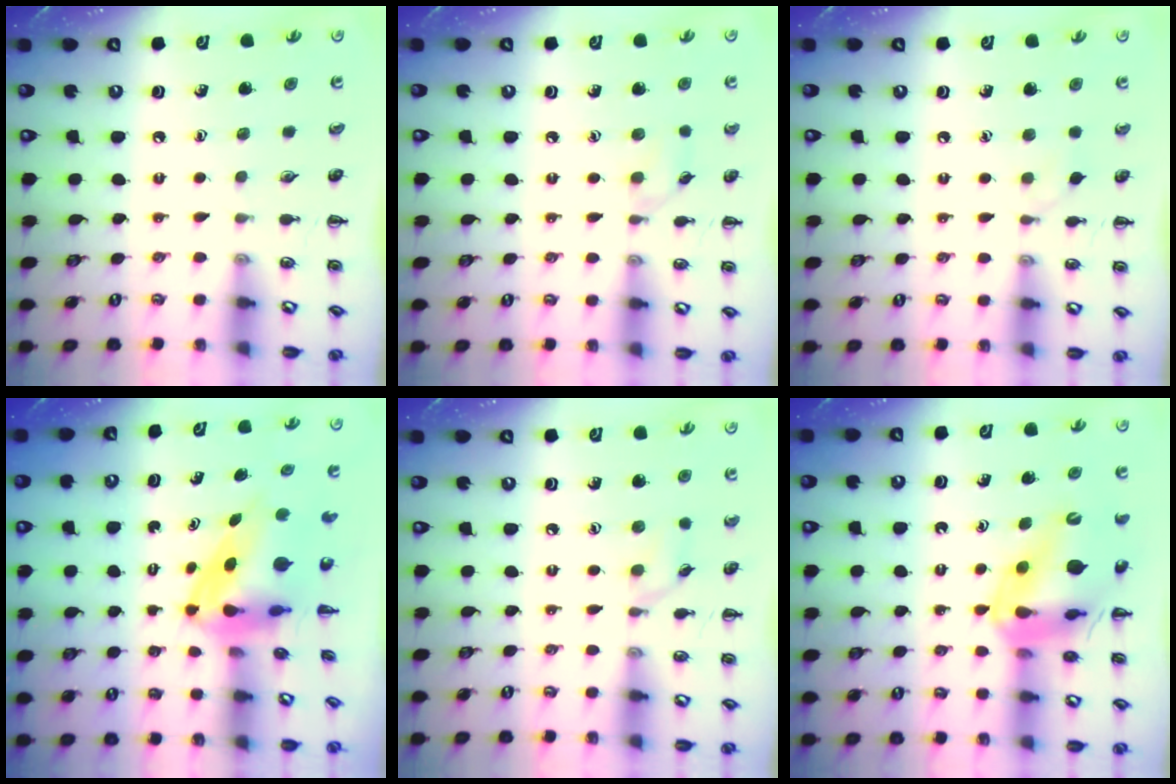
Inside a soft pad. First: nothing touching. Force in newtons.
{"total": 5.9, "press": 5.5, "slide": 2.2}
{"total": 2.9, "press": 2.6, "slide": 1.1}
{"total": 5.4, "press": 5.1, "slide": 1.5}
{"total": 5.4, "press": 5.3, "slide": 0.6}
{"total": 17.9, "press": 17.7, "slide": 3.1}